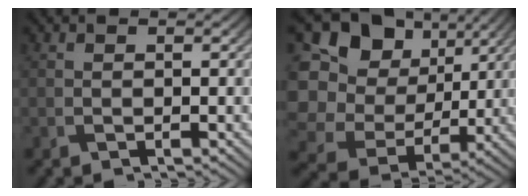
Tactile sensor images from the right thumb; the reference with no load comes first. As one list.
[{"total": 18.2, "force": [2.9, 15.6, 8.8], "torque": [-0.278, 0.003, 0.071]}]